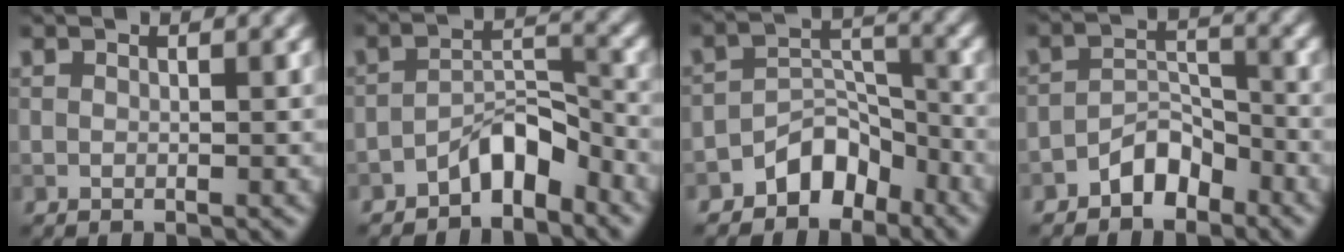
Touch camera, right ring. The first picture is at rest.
{"total": 3.8, "force": [-2.7, 1.4, 2.2], "torque": [-0.030, 0.021, -0.050]}
{"total": 4.4, "force": [-3.1, 2.7, 1.6], "torque": [-0.008, 0.011, -0.055]}
{"total": 3.2, "force": [-2.4, 1.7, 1.4], "torque": [-0.018, 0.016, -0.045]}